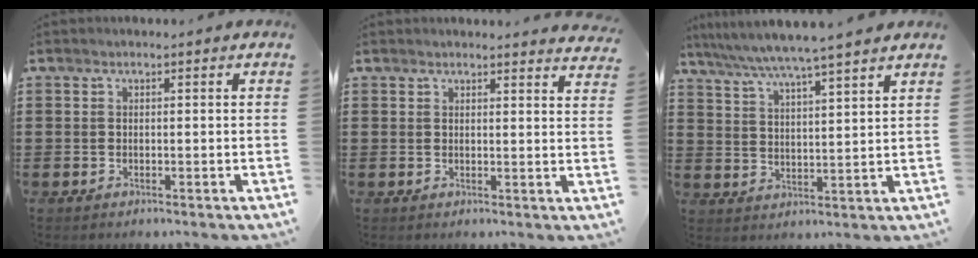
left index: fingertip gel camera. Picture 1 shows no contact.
{"total": 2.3, "force": [2.3, -0.2, 0.2], "torque": [-0.002, -0.010, 0.043]}
{"total": 5.7, "force": [5.1, -0.9, 2.4], "torque": [-0.066, -0.031, 0.086]}